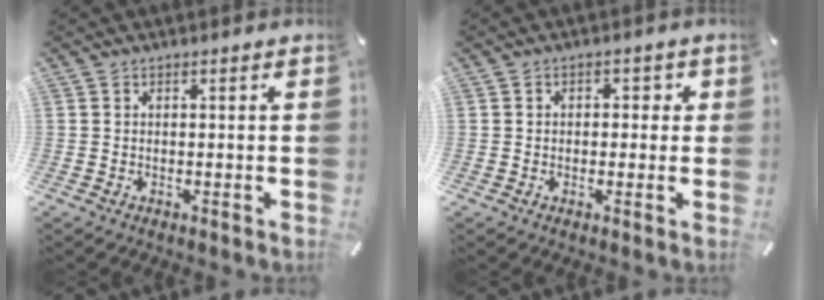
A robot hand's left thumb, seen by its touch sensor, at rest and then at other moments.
{"total": 2.4, "force": [-0.6, 1.8, 1.4], "torque": [-0.012, 0.005, -0.019]}